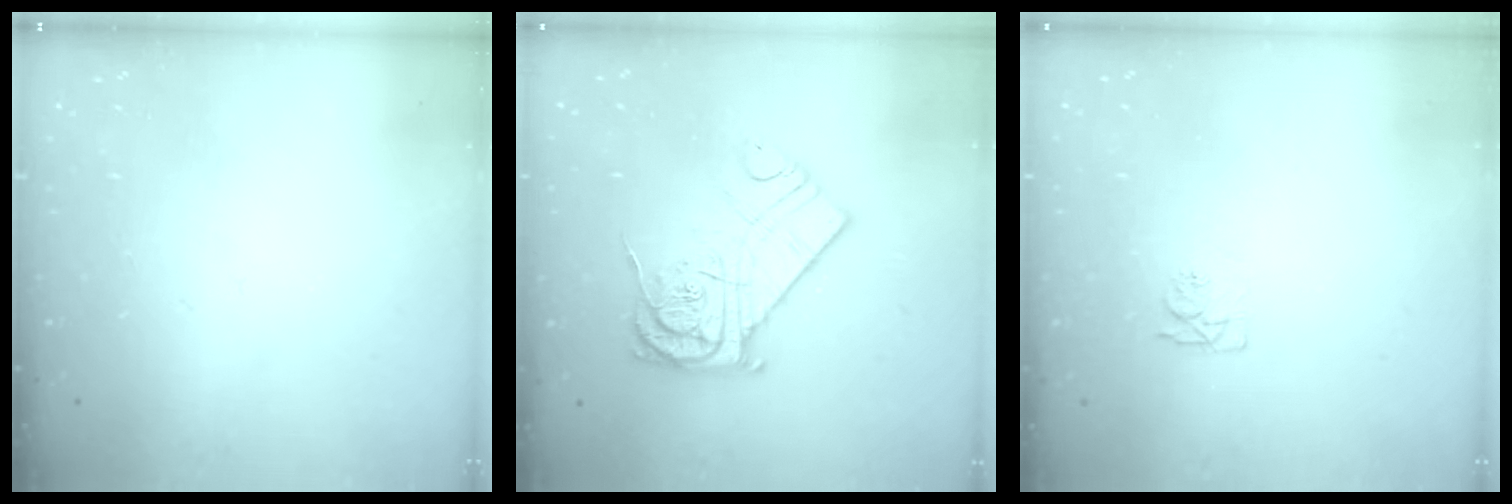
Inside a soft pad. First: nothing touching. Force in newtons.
{"total": 18.9, "press": 18.8, "slide": 1.8}
{"total": 4.5, "press": 4.4, "slide": 0.8}